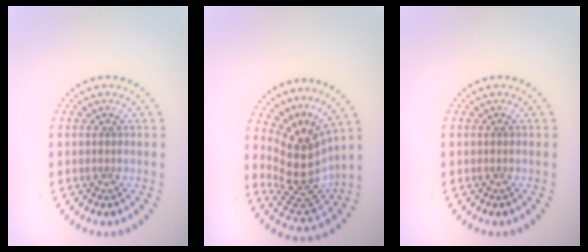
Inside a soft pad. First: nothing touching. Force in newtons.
{"total": 5.1, "press": 3.6, "slide": 3.6}
{"total": 0.0}